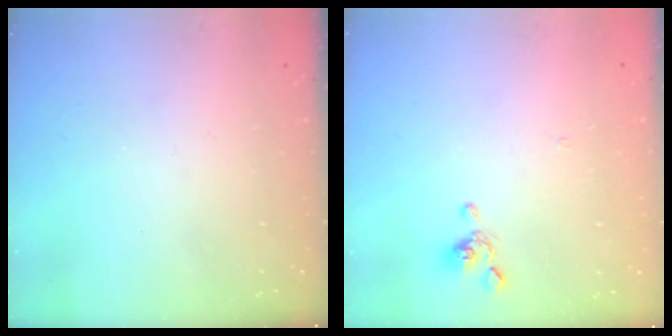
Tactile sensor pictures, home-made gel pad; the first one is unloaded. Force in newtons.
{"total": 1.5, "press": 1.3, "slide": 0.7}